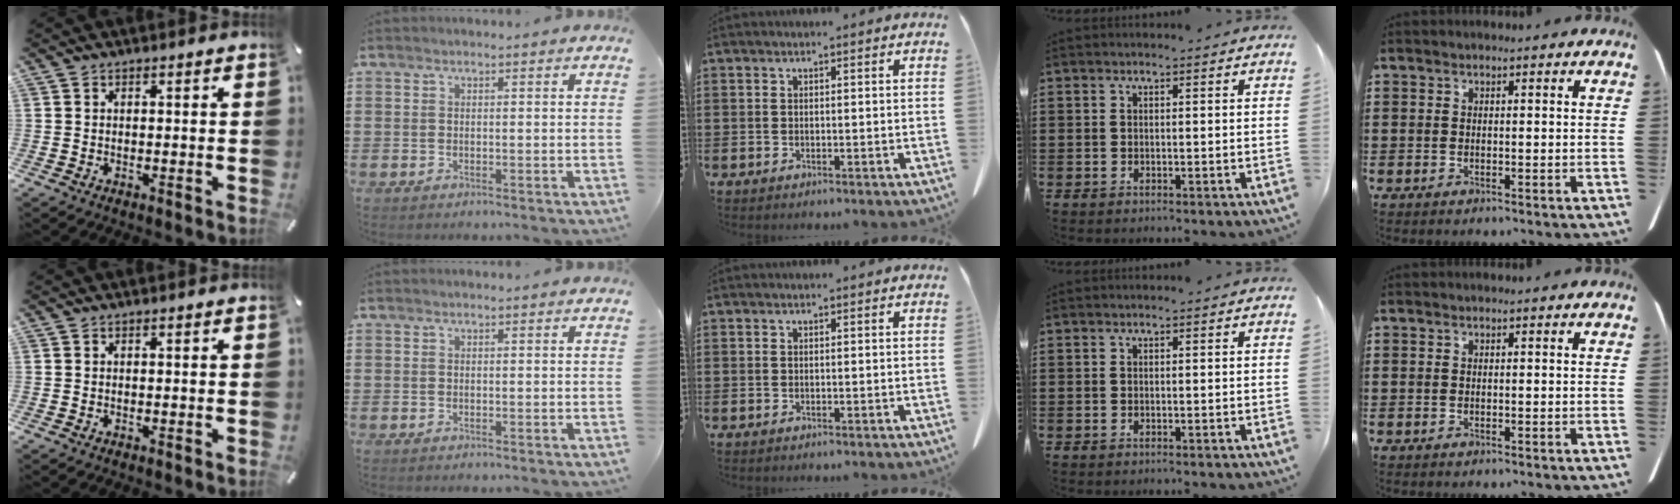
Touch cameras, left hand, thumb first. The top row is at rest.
{}